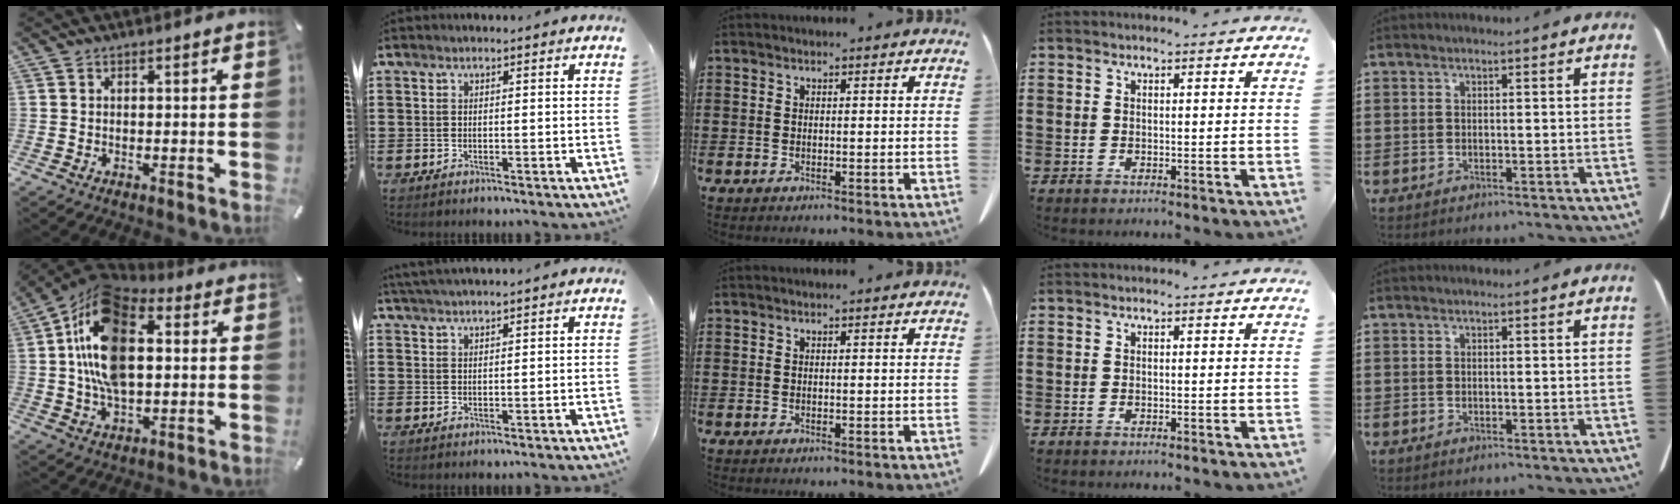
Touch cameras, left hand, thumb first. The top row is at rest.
{"thumb": {"total": 19.6, "force": [2.9, 12.0, 15.2], "torque": [-0.303, -0.001, 0.045]}, "index": {"total": 2.1, "force": [2.1, -0.3, 0.3], "torque": [-0.010, 0.001, 0.041]}}